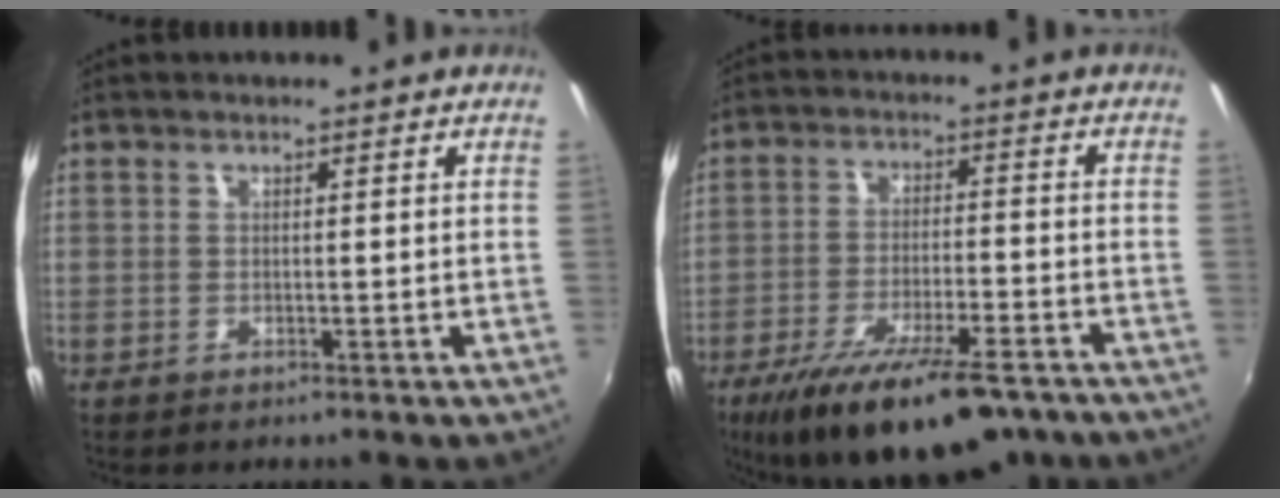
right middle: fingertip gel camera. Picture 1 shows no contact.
{"total": 18.9, "force": [-13.6, 5.7, 11.9], "torque": [-0.218, -0.040, -0.205]}